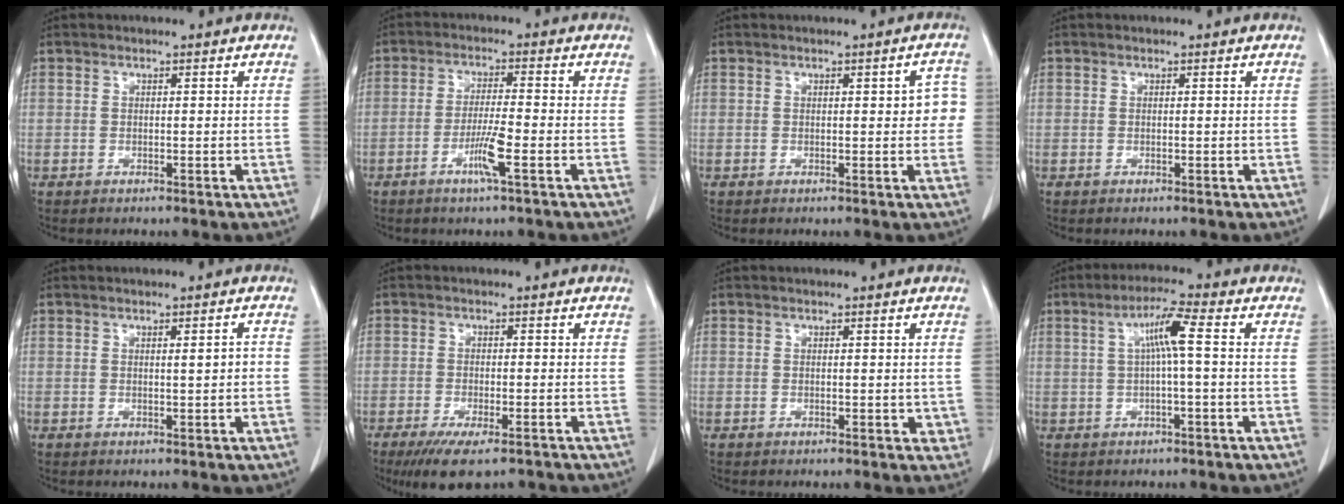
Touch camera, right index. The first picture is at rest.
{"total": 5.3, "force": [-2.3, -0.4, 4.7], "torque": [-0.092, -0.010, -0.047]}
{"total": 3.4, "force": [0.3, 1.3, 3.1], "torque": [-0.023, 0.011, 0.002]}
{"total": 0.0}
{"total": 1.5, "force": [0.0, 0.2, 1.5], "torque": [-0.022, 0.002, 0.001]}
{"total": 8.7, "force": [-6.5, 2.1, 5.3], "torque": [-0.084, -0.017, -0.099]}
{"total": 1.7, "force": [0.0, 1.0, 1.3], "torque": [-0.011, -0.002, 0.001]}
{"total": 5.2, "force": [0.8, 0.0, 5.2], "torque": [-0.095, 0.016, 0.014]}